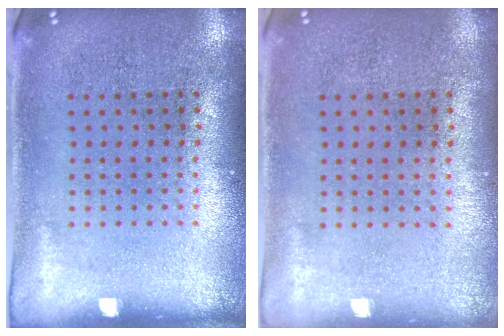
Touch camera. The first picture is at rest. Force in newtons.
{"total": 0.0}